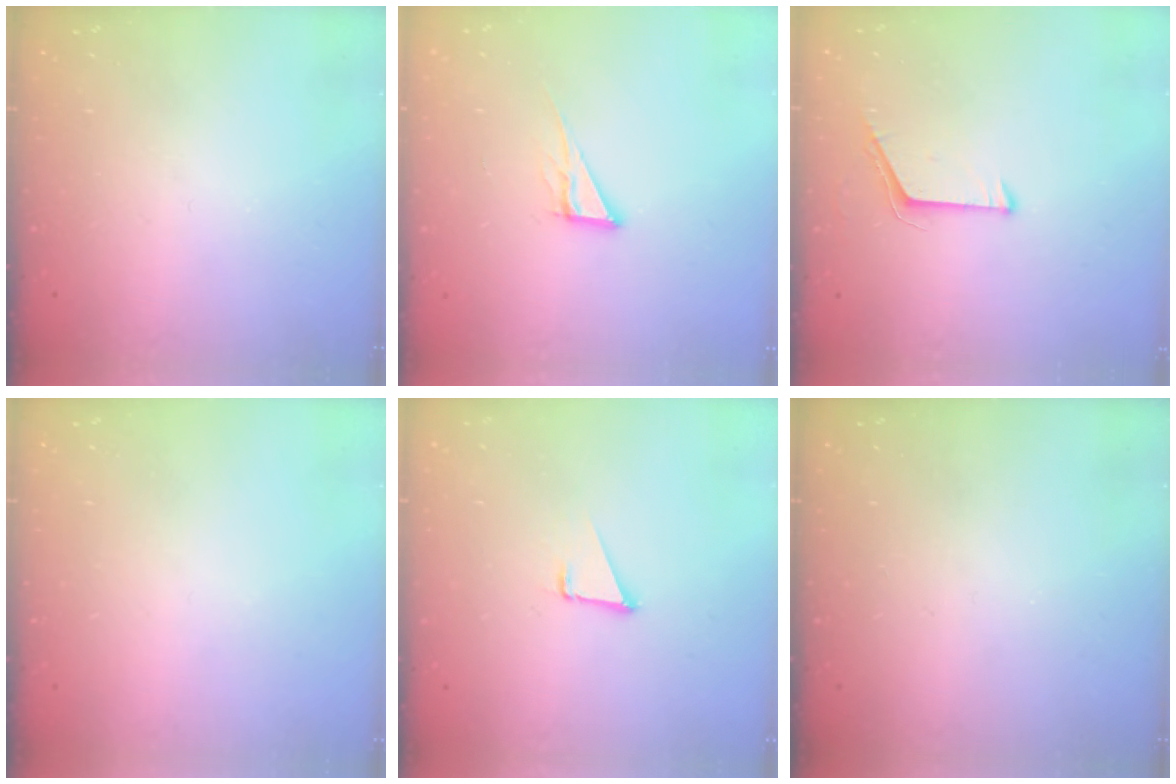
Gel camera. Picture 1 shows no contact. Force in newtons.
{"total": 6.1, "press": 6.1, "slide": 0.3}
{"total": 5.7, "press": 5.7, "slide": 0.5}
{"total": 0.0}
{"total": 1.7, "press": 1.7, "slide": 0.1}
{"total": 0.0}